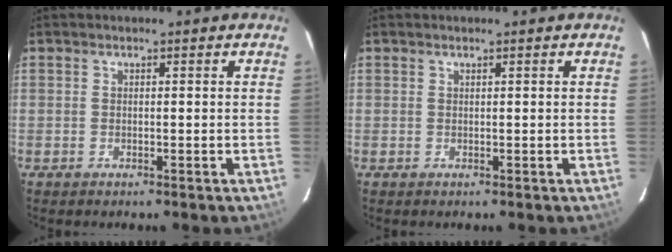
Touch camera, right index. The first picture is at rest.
{"total": 0.0}